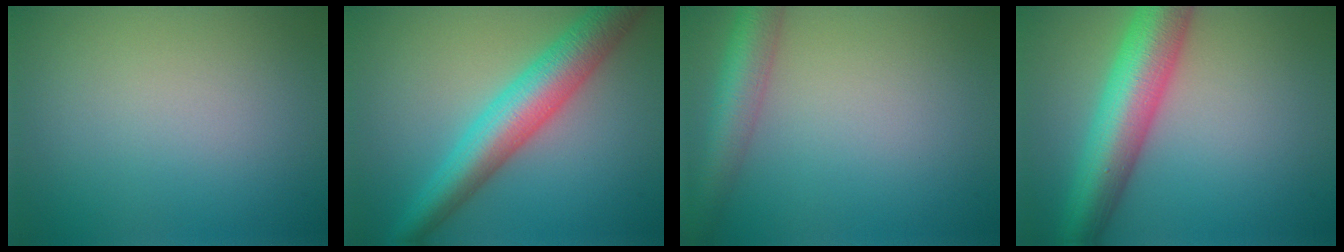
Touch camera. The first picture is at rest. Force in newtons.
{"total": 7.2, "press": 7.2, "slide": 0.1}
{"total": 4.9, "press": 4.9, "slide": 0.2}
{"total": 9.3, "press": 9.3, "slide": 0.3}